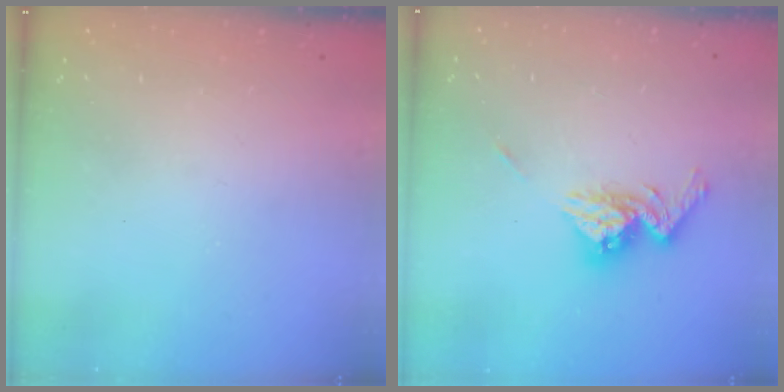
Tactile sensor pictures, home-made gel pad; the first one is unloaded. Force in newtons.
{"total": 11.2, "press": 11.1, "slide": 0.9}